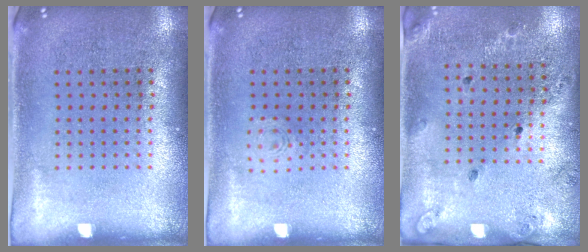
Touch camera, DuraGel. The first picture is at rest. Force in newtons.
{"total": 0.5, "press": 0.5, "slide": 0.2}
{"total": 1.3, "press": 1.2, "slide": 0.6}